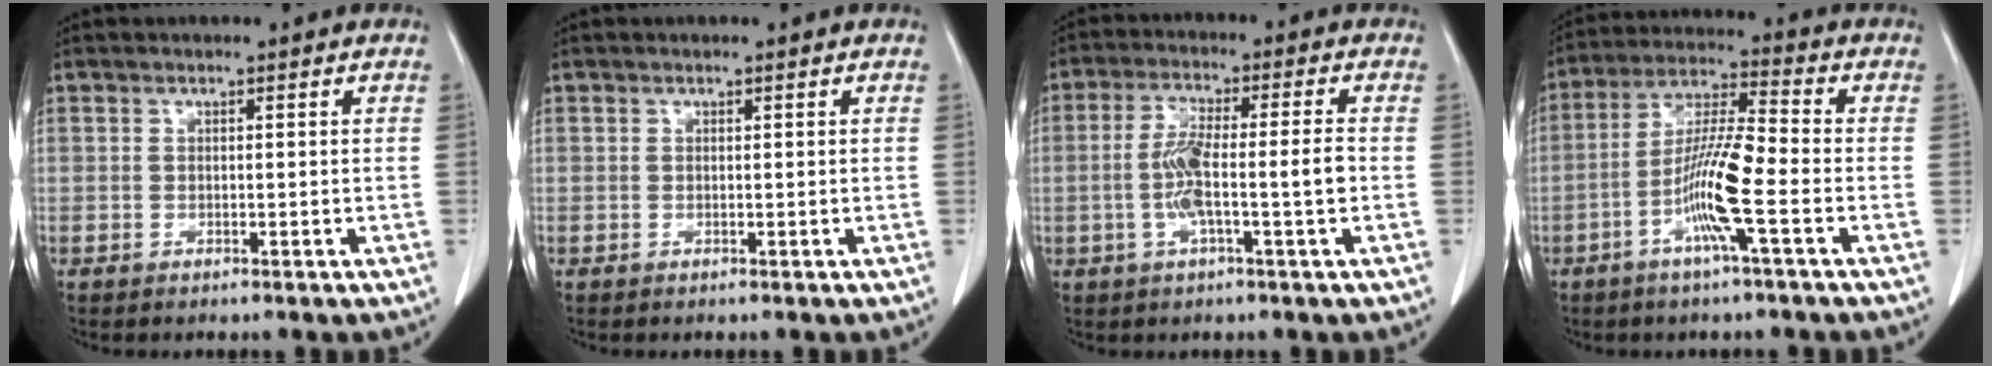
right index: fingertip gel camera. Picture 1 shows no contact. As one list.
[{"total": 0.0}, {"total": 8.0, "force": [-1.4, 0.6, 7.9], "torque": [-0.155, 0.011, -0.027]}, {"total": 11.5, "force": [-4.0, 0.2, 10.8], "torque": [-0.212, 0.001, -0.084]}]